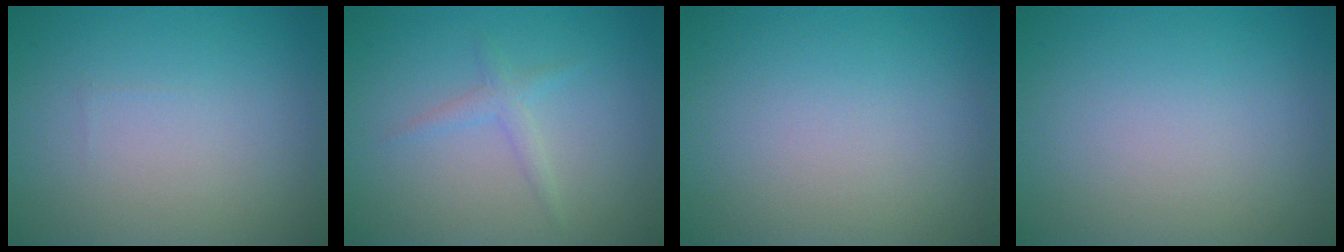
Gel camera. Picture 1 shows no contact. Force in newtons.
{"total": 1.4, "press": 1.4, "slide": 0.0}
{"total": 0.0}
{"total": 0.0}